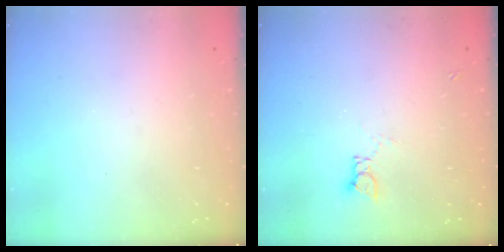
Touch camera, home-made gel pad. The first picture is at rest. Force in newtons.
{"total": 3.1, "press": 3.1, "slide": 0.3}